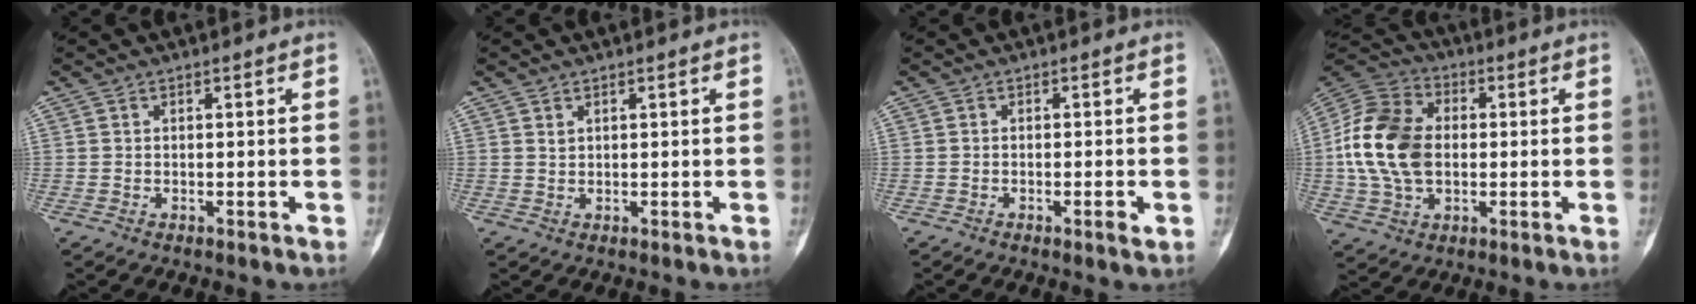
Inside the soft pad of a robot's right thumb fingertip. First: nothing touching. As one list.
[{"total": 0.9, "force": [0.7, 0.5, 0.4], "torque": [-0.002, -0.005, 0.014]}, {"total": 1.9, "force": [-0.7, 0.4, 1.8], "torque": [-0.026, 0.000, -0.011]}, {"total": 17.0, "force": [0.1, 11.7, 12.3], "torque": [-0.233, 0.018, -0.001]}]